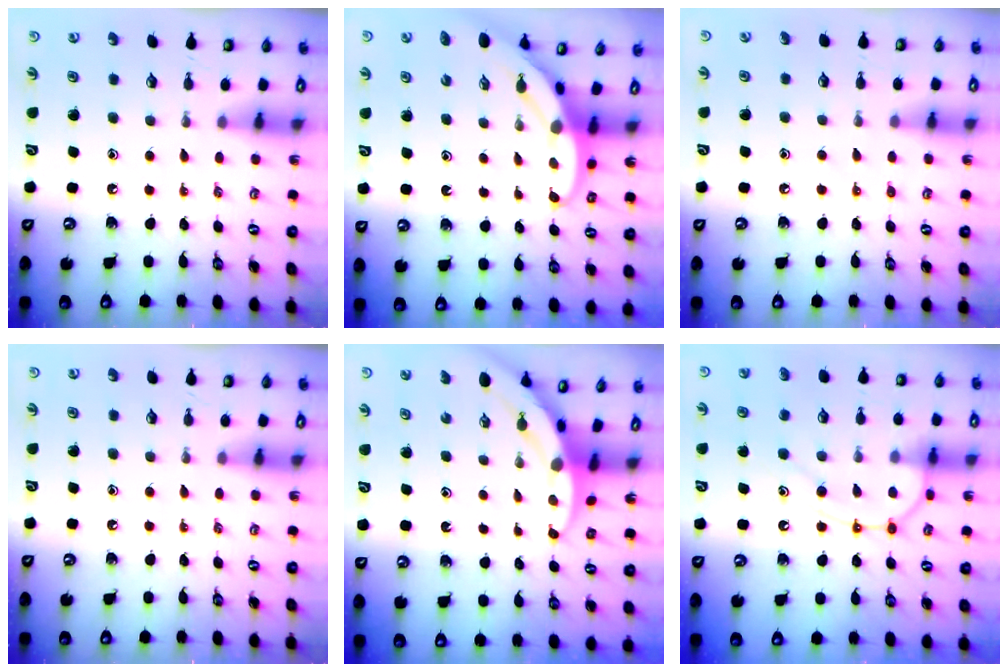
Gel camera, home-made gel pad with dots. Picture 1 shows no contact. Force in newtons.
{"total": 4.4, "press": 4.4, "slide": 0.4}
{"total": 5.2, "press": 5.1, "slide": 0.9}
{"total": 0.0}
{"total": 3.3, "press": 3.3, "slide": 0.3}
{"total": 15.2, "press": 15.1, "slide": 1.5}